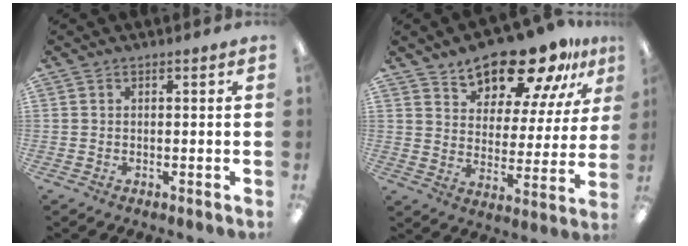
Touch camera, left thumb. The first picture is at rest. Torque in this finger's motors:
{"motor_torque": [1.75, 1.83, 1.37, -1.40, 0.07]}